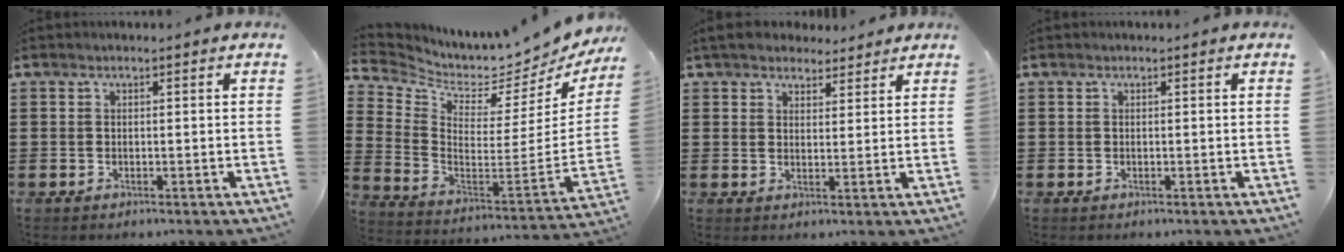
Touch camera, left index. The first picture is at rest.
{"total": 3.2, "force": [2.8, 1.2, 1.0], "torque": [-0.046, -0.057, 0.036]}
{"total": 4.2, "force": [3.8, 1.6, 0.9], "torque": [-0.031, -0.001, 0.072]}
{"total": 0.0}